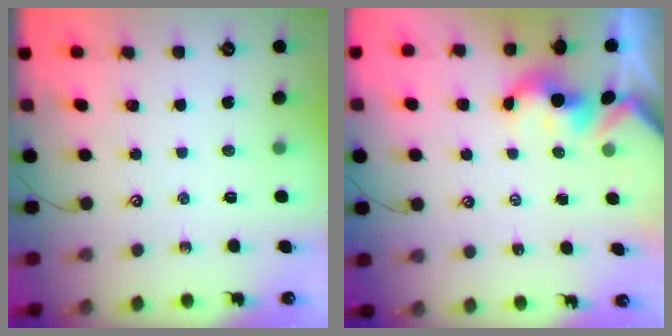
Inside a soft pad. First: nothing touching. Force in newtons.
{"total": 1.6, "press": 1.6, "slide": 0.2}